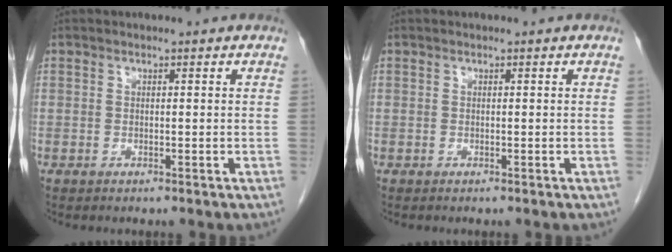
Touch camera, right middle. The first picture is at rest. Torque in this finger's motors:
{"motor_torque": [-0.20, -0.27, -0.13, -0.02]}